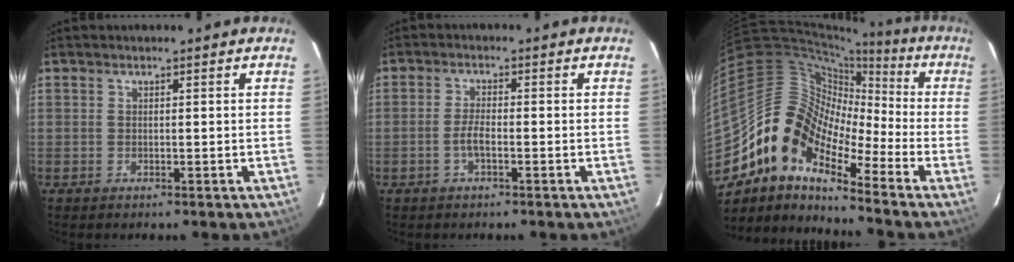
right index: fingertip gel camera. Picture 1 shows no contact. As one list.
[{"total": 2.5, "force": [-1.1, 0.5, 2.2], "torque": [-0.051, 0.004, -0.024]}, {"total": 14.7, "force": [-8.9, 7.5, 9.0], "torque": [-0.147, 0.008, -0.192]}]